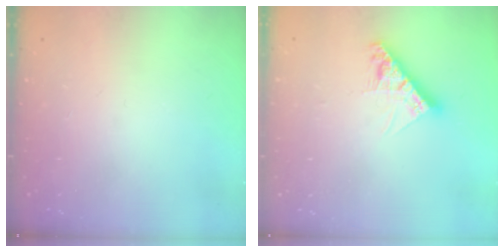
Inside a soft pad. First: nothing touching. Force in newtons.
{"total": 8.4, "press": 8.4, "slide": 0.3}